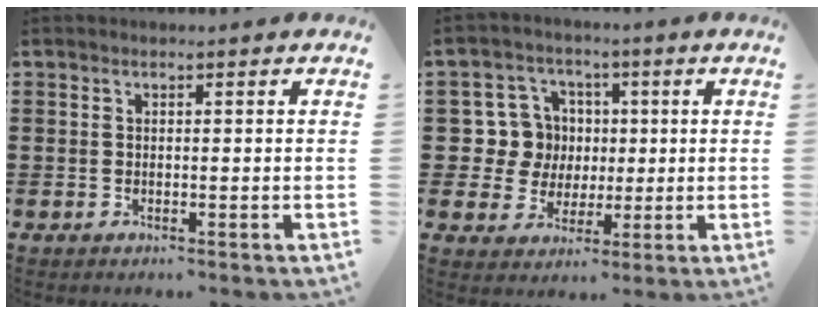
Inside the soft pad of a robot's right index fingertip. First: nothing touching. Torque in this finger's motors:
{"motor_torque": [0.26, -0.16, 0.15, 0.00]}